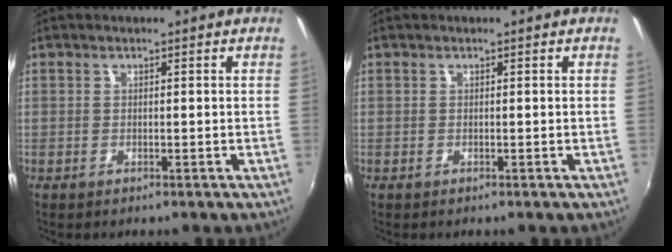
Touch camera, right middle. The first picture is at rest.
{"total": 0.0}